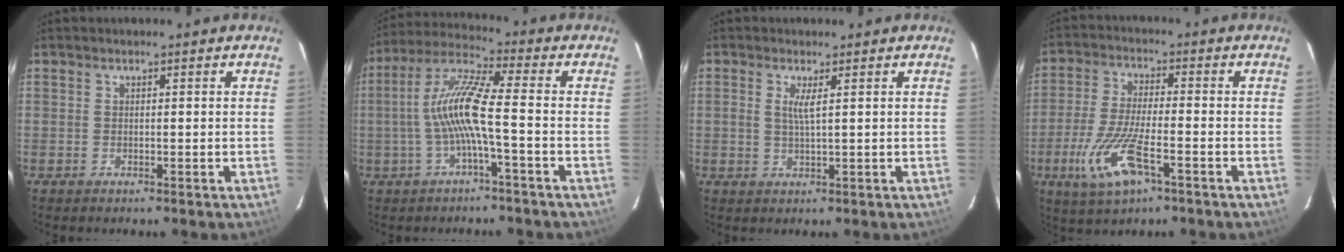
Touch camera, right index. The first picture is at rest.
{"total": 9.8, "force": [-2.0, 0.3, 9.6], "torque": [-0.205, 0.014, -0.037]}
{"total": 2.1, "force": [0.6, 0.1, 2.0], "torque": [-0.040, -0.001, 0.011]}
{"total": 11.5, "force": [-5.2, 3.4, 9.7], "torque": [-0.213, -0.016, -0.098]}